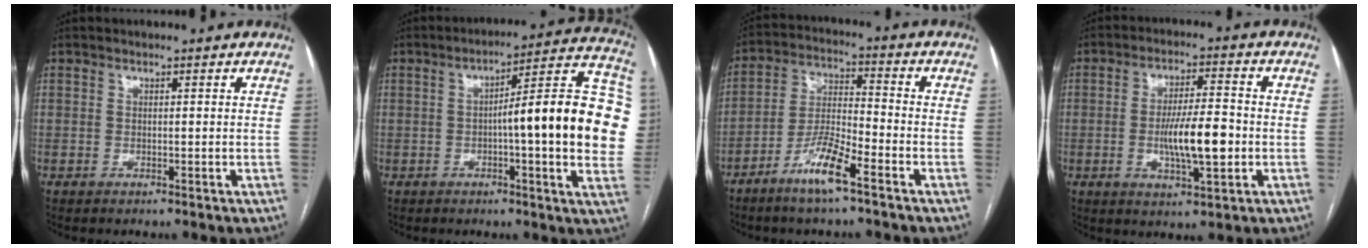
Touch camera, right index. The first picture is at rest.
{"total": 20.5, "force": [-0.3, 2.7, 20.3], "torque": [-0.205, 0.042, 0.000]}
{"total": 8.7, "force": [-5.6, 1.0, 6.6], "torque": [-0.139, -0.006, -0.115]}
{"total": 9.4, "force": [-1.7, 1.9, 9.0], "torque": [-0.163, 0.000, -0.027]}